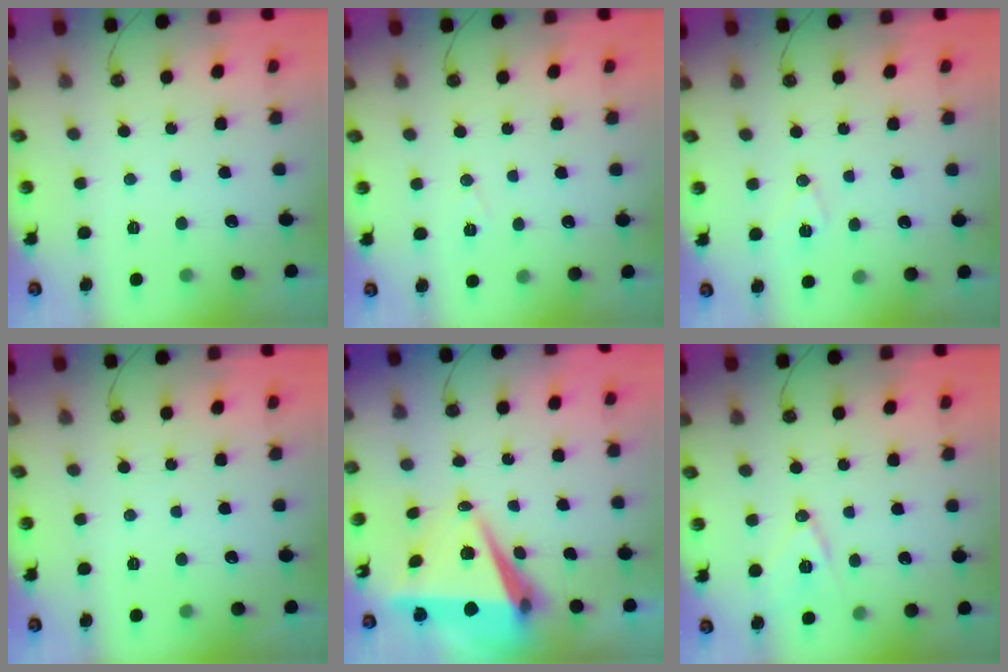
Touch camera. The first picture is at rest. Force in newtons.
{"total": 5.3, "press": 3.0, "slide": 4.4}
{"total": 6.8, "press": 6.7, "slide": 1.4}
{"total": 0.0}
{"total": 8.7, "press": 7.8, "slide": 4.0}
{"total": 11.5, "press": 11.0, "slide": 3.3}